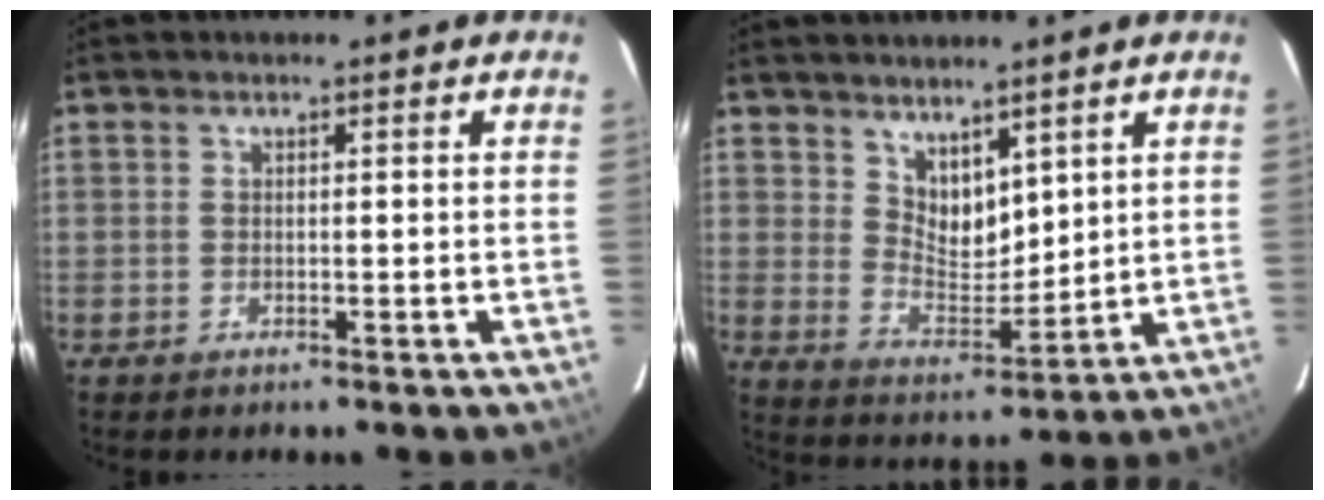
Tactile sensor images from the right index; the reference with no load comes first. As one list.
[{"total": 7.2, "force": [5.0, 4.0, 3.4], "torque": [-0.048, -0.005, 0.099]}]